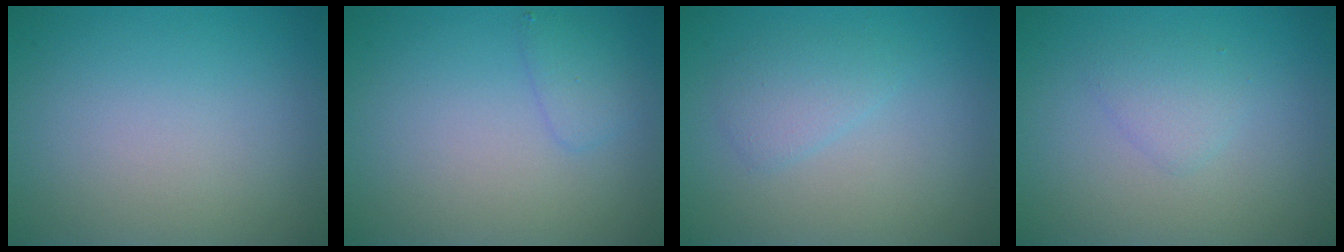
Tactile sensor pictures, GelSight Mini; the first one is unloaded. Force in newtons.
{"total": 1.4, "press": 1.4, "slide": 0.1}
{"total": 1.7, "press": 1.7, "slide": 0.1}
{"total": 1.5, "press": 1.5, "slide": 0.1}